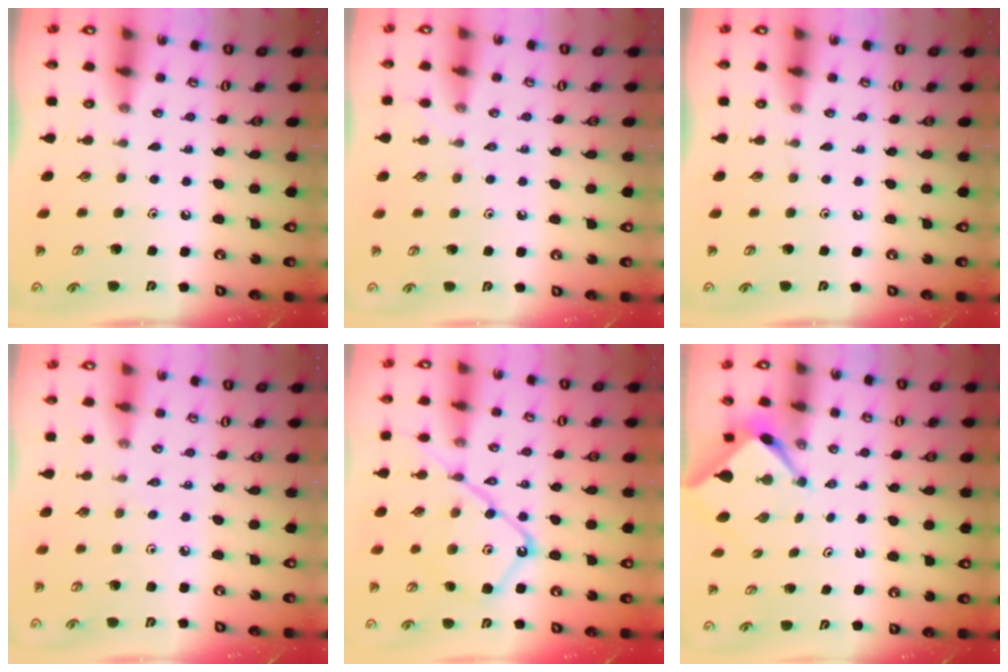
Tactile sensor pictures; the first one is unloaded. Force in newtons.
{"total": 2.8, "press": 2.8, "slide": 0.4}
{"total": 0.0}
{"total": 1.9, "press": 1.8, "slide": 0.5}
{"total": 16.0, "press": 15.9, "slide": 1.6}
{"total": 2.4, "press": 2.4, "slide": 0.3}